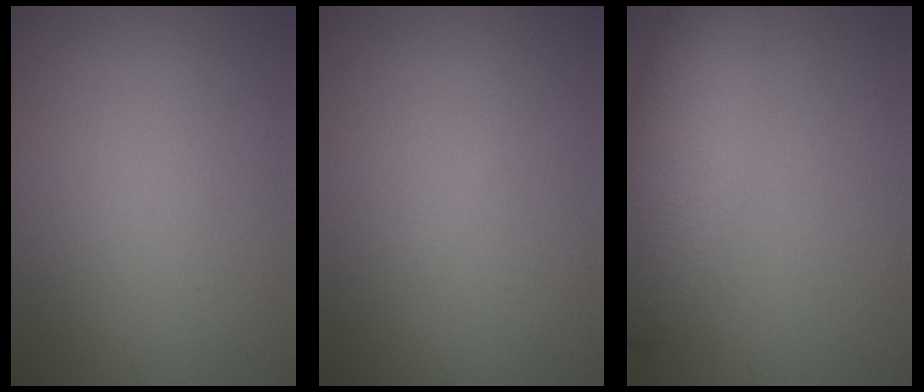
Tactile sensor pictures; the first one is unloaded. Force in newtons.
{"total": 0.0}
{"total": 8.8, "press": 8.7, "slide": 0.7}